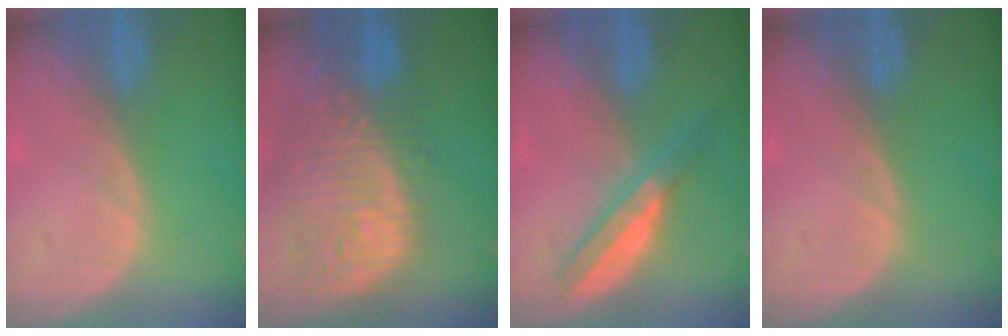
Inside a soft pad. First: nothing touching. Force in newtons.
{"total": 13.4, "press": 11.3, "slide": 7.3}
{"total": 4.8, "press": 4.8, "slide": 0.7}
{"total": 0.0}